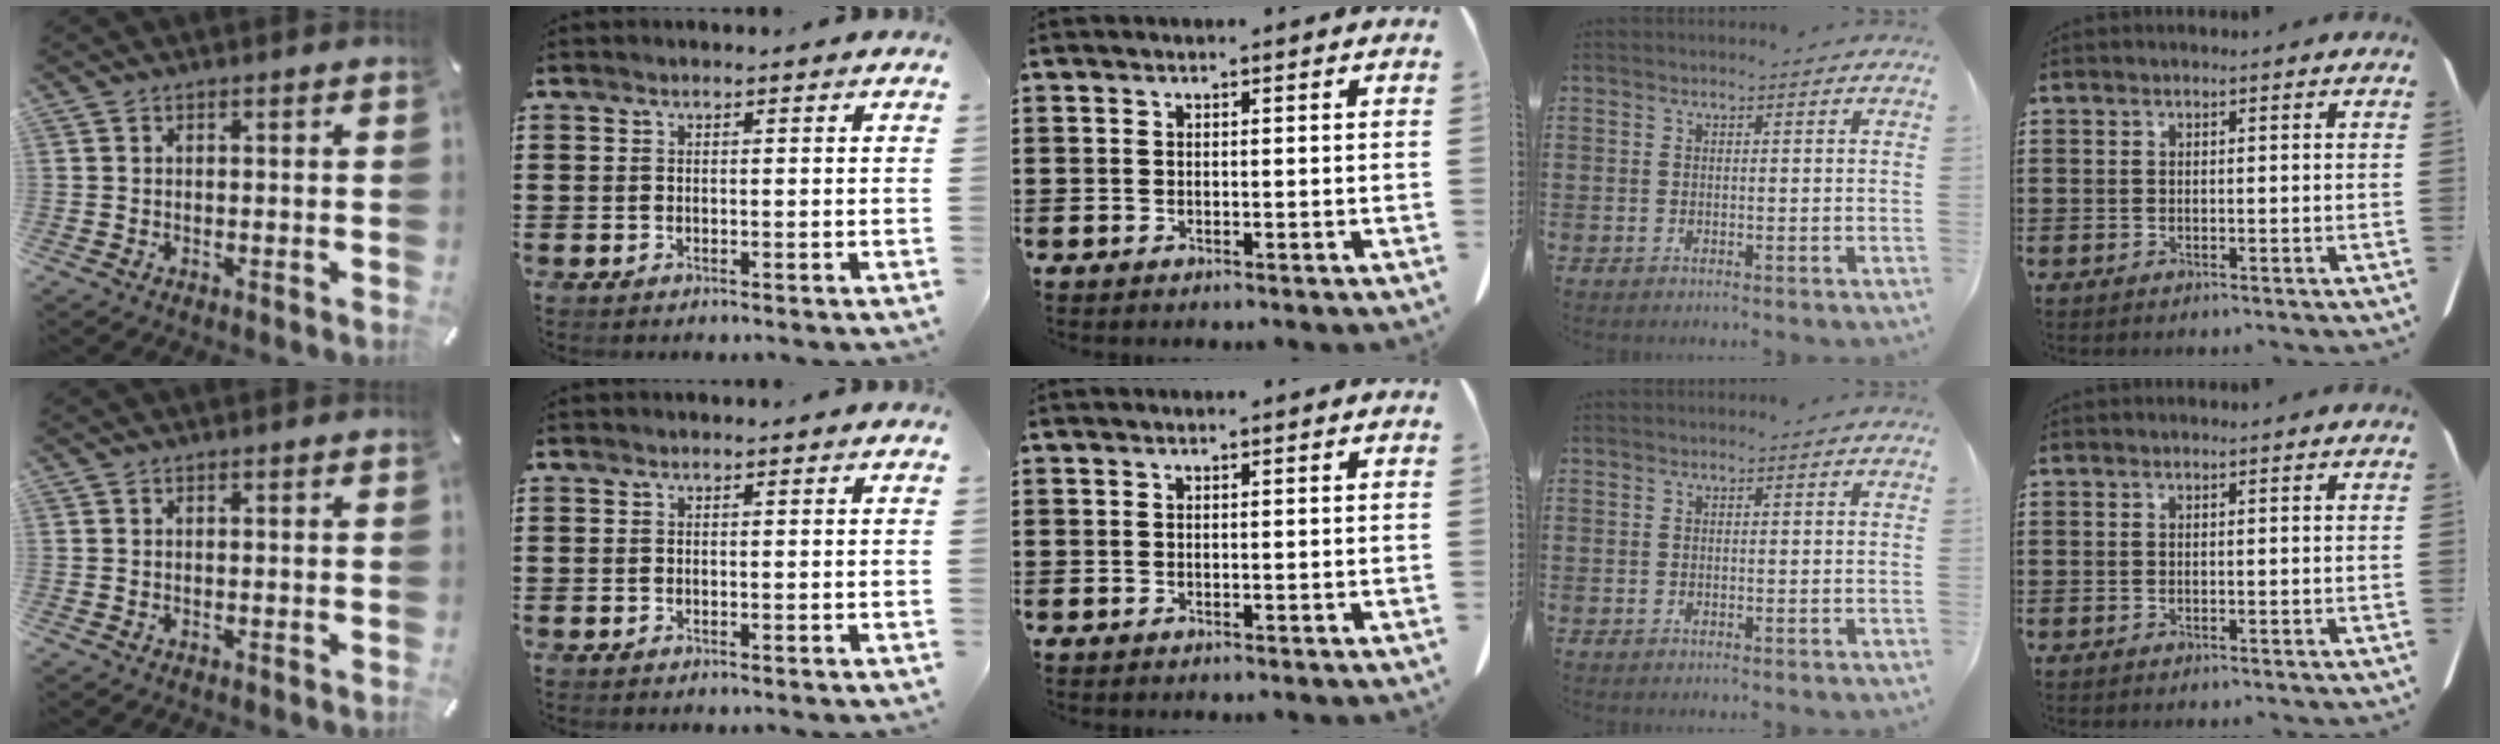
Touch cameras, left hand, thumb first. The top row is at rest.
{}